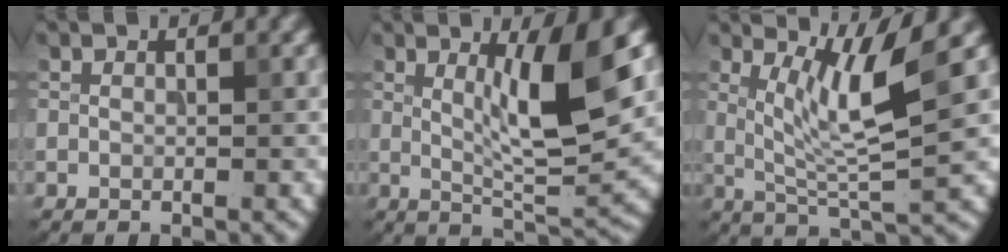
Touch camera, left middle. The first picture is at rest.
{"total": 7.0, "force": [1.8, 1.2, 6.6], "torque": [-0.108, -0.010, 0.035]}
{"total": 6.1, "force": [1.9, 0.9, 5.8], "torque": [-0.108, -0.009, 0.039]}